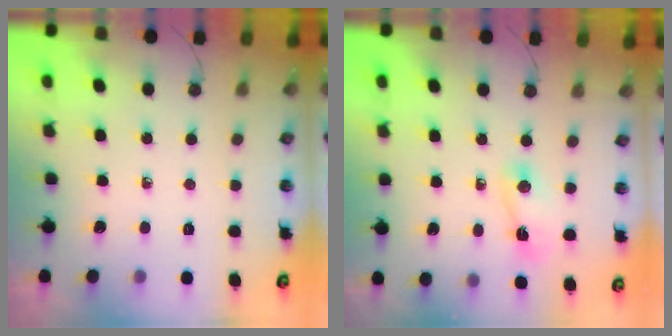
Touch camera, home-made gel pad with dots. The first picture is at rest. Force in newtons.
{"total": 3.9, "press": 3.8, "slide": 0.6}